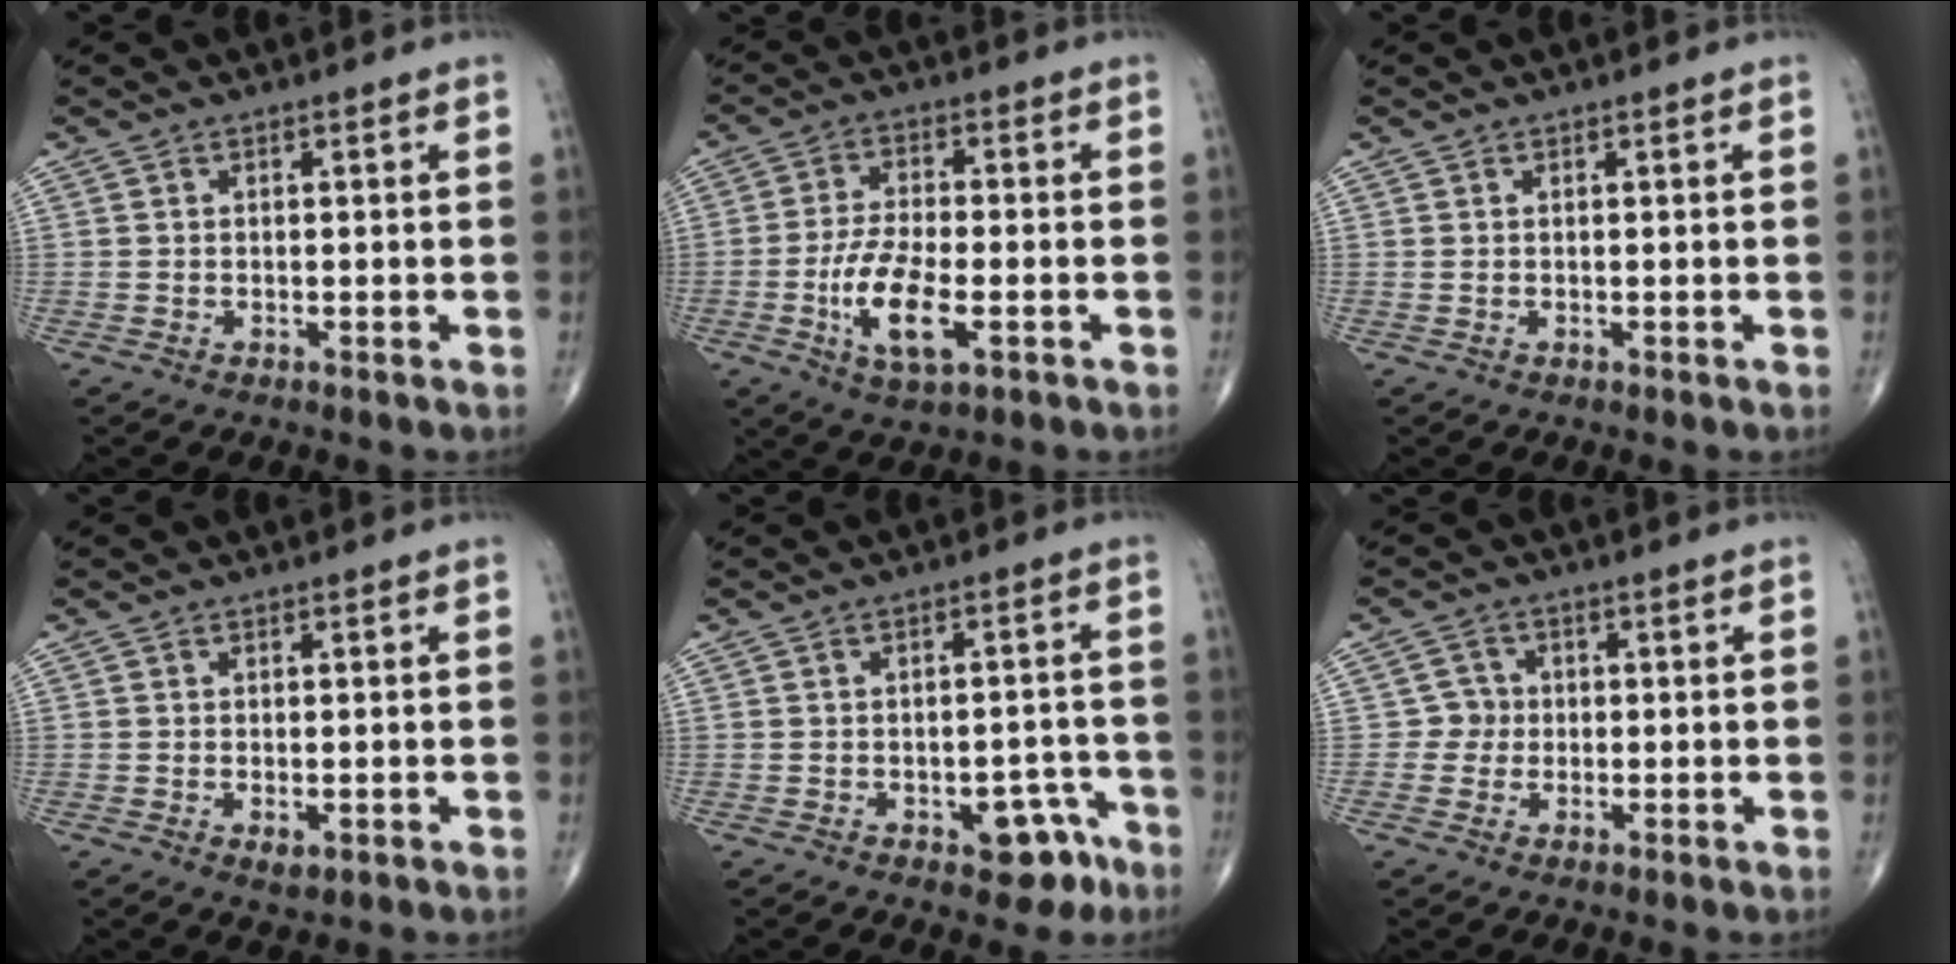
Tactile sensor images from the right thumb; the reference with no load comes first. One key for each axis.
{"total": 11.3, "fx": -3.5, "fy": 4.6, "fz": 9.8, "tx": -0.187, "ty": 0.005, "tz": -0.061}
{"total": 0.0}
{"total": 1.8, "fx": -0.5, "fy": 0.9, "fz": 1.4, "tx": -0.022, "ty": -0.003, "tz": -0.006}
{"total": 6.8, "fx": -3.6, "fy": 3.7, "fz": 4.4, "tx": -0.025, "ty": 0.035, "tz": -0.040}
{"total": 3.0, "fx": -0.3, "fy": 2.9, "fz": 0.3, "tx": 0.019, "ty": 0.010, "tz": -0.013}